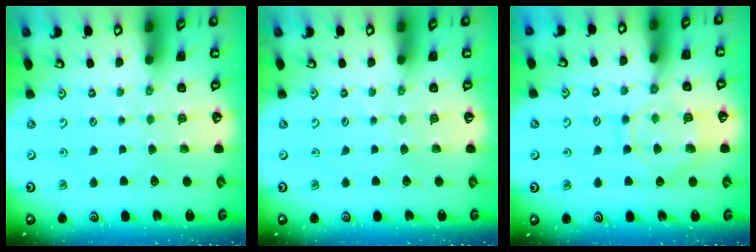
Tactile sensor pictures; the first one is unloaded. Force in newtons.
{"total": 0.0}
{"total": 10.5, "press": 10.5, "slide": 0.9}